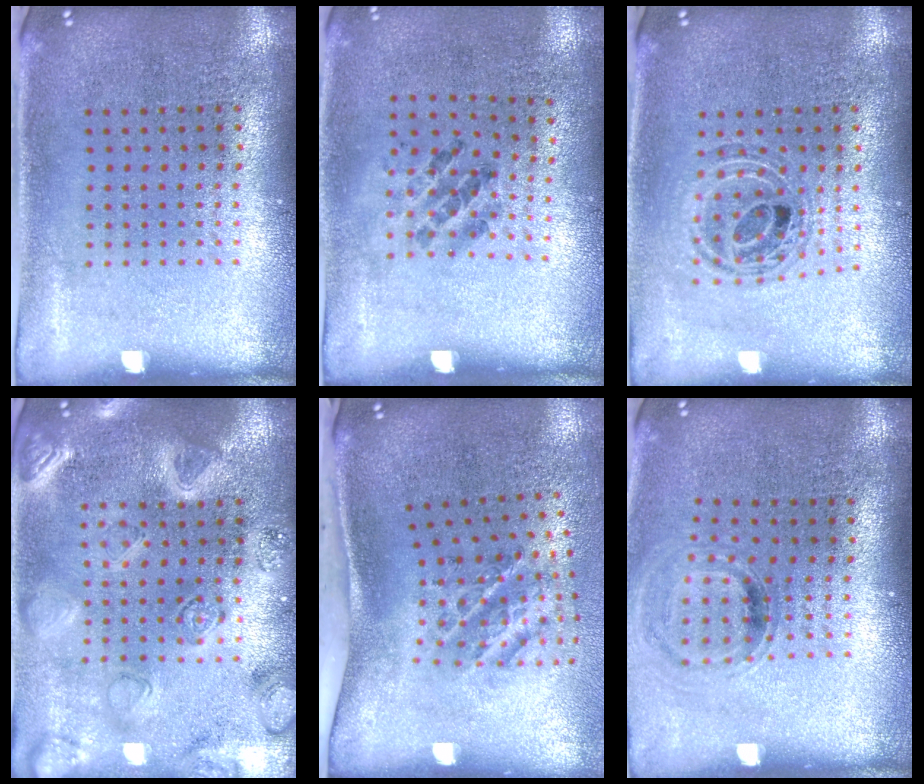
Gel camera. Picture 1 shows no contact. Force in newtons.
{"total": 1.1, "press": 0.7, "slide": 0.9}
{"total": 0.9, "press": 0.9, "slide": 0.2}
{"total": 3.0, "press": 2.8, "slide": 0.8}
{"total": 1.9, "press": 1.3, "slide": 1.5}
{"total": 0.9, "press": 0.9, "slide": 0.2}